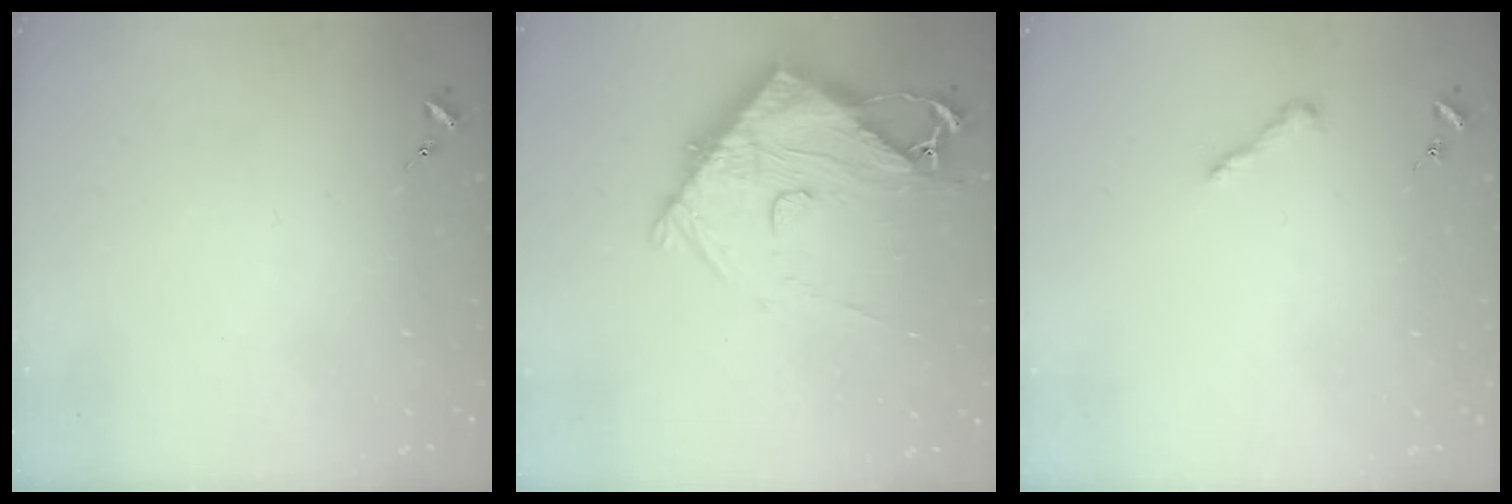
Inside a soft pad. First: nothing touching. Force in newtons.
{"total": 14.6, "press": 14.6, "slide": 1.5}
{"total": 4.3, "press": 4.3, "slide": 0.5}